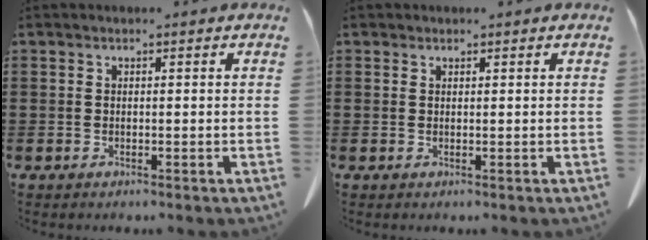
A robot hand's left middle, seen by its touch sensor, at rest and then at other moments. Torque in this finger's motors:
{"motor_torque": [-0.03, 0.18, -0.02, 0.00]}